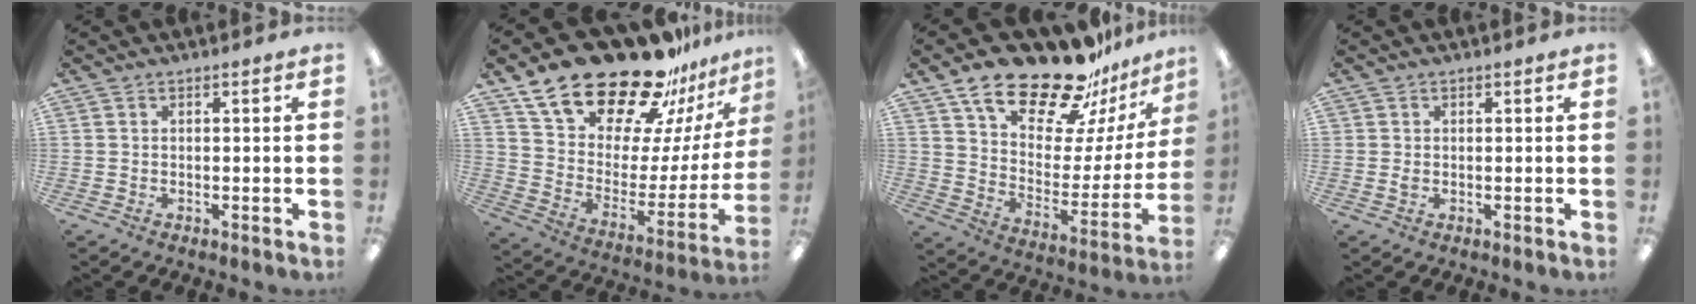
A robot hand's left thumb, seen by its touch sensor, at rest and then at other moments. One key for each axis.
{"total": 26.9, "fx": 21.3, "fy": 11.2, "fz": 11.9, "tx": -0.196, "ty": -0.152, "tz": 0.385}
{"total": 24.0, "fx": 18.7, "fy": 9.1, "fz": 12.1, "tx": -0.190, "ty": -0.129, "tz": 0.321}
{"total": 1.1, "fx": 0.1, "fy": 0.9, "fz": 0.5, "tx": -0.002, "ty": 0.001, "tz": -0.001}